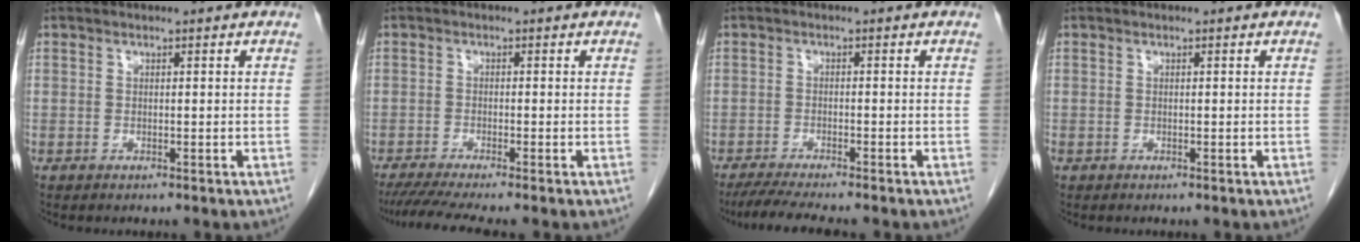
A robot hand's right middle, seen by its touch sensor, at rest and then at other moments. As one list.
[{"total": 6.4, "force": [-5.3, -0.6, 3.5], "torque": [-0.055, -0.017, -0.089]}, {"total": 6.7, "force": [-5.7, -0.1, 3.4], "torque": [-0.052, -0.018, -0.094]}, {"total": 0.0}]